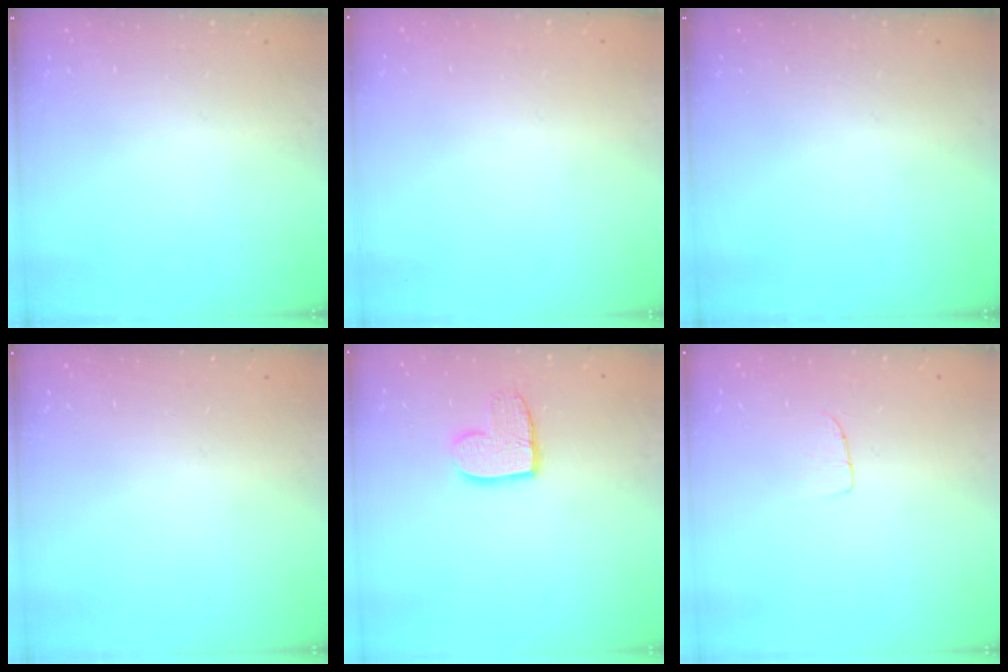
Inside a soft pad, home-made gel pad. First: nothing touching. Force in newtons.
{"total": 0.0}
{"total": 0.0}
{"total": 0.0}
{"total": 9.2, "press": 9.2, "slide": 0.2}
{"total": 4.1, "press": 4.0, "slide": 0.2}